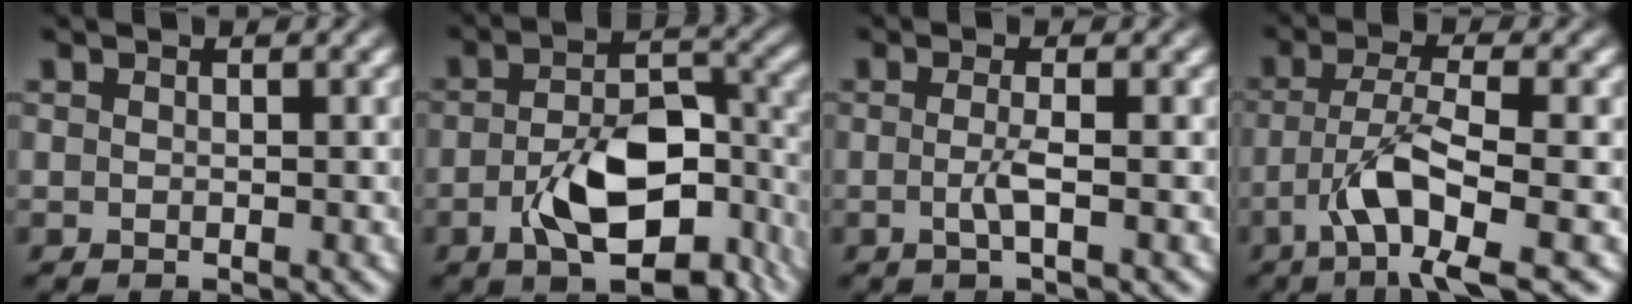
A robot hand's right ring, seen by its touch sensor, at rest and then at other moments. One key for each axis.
{"total": 8.3, "fx": -3.5, "fy": 4.3, "fz": 6.1, "tx": -0.100, "ty": -0.018, "tz": -0.048}
{"total": 1.8, "fx": -0.7, "fy": -0.2, "fz": 1.7, "tx": -0.038, "ty": -0.007, "tz": -0.011}
{"total": 5.8, "fx": -2.1, "fy": 1.5, "fz": 5.2, "tx": -0.098, "ty": -0.019, "tz": -0.026}